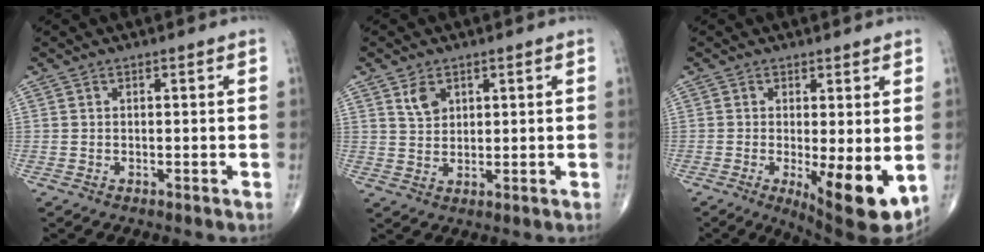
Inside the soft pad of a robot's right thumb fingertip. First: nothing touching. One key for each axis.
{"total": 3.8, "fx": 2.0, "fy": 2.5, "fz": 2.0, "tx": -0.024, "ty": -0.012, "tz": 0.042}
{"total": 10.8, "fx": -2.0, "fy": 3.2, "fz": 10.1, "tx": -0.143, "ty": -0.027, "tz": -0.021}